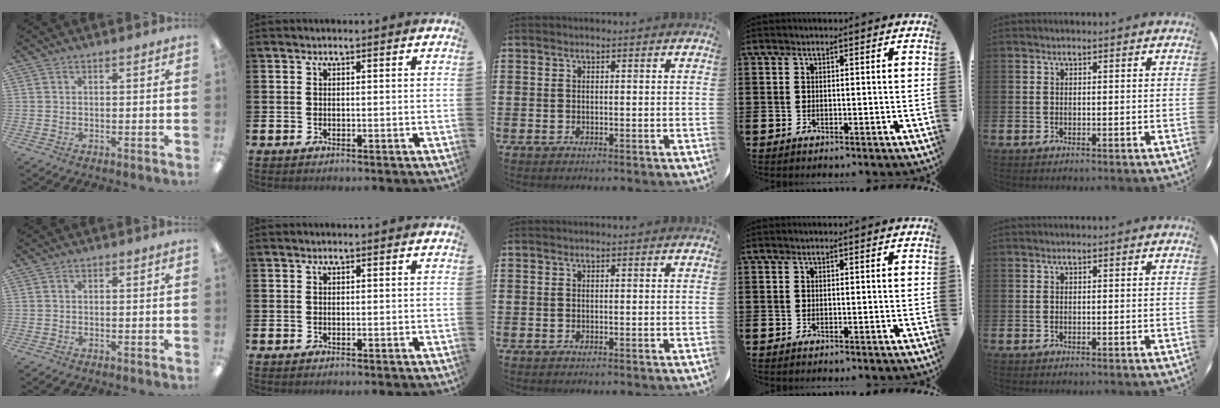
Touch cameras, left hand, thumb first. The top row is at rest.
{}